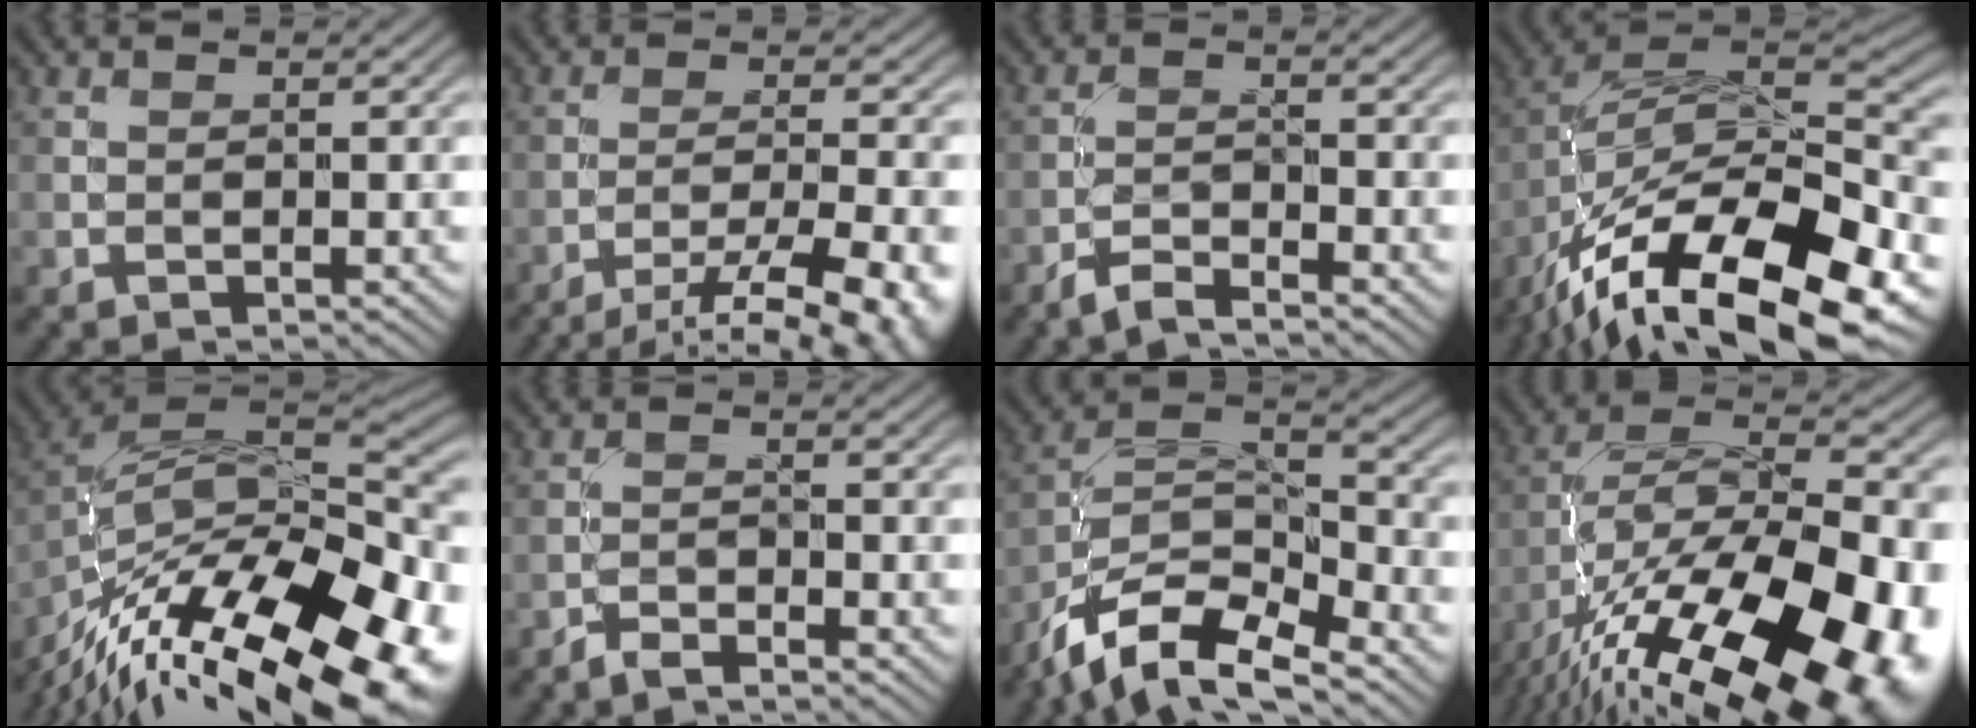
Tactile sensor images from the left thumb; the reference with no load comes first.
{"total": 13.4, "force": [-10.0, 3.5, 8.3], "torque": [-0.130, -0.016, -0.124]}
{"total": 3.4, "force": [-3.0, 0.5, 1.5], "torque": [-0.034, 0.000, -0.065]}
{"total": 19.2, "force": [-11.9, 7.9, 12.8], "torque": [-0.232, -0.007, -0.179]}
{"total": 18.1, "force": [-9.7, 7.9, 13.1], "torque": [-0.248, -0.006, -0.148]}
{"total": 2.5, "force": [-2.3, 0.2, 0.9], "torque": [-0.019, 0.001, -0.048]}
{"total": 13.1, "force": [-9.4, 4.8, 7.8], "torque": [-0.161, -0.011, -0.177]}
{"total": 20.9, "force": [-11.8, 8.5, 15.0], "torque": [-0.237, -0.032, -0.174]}